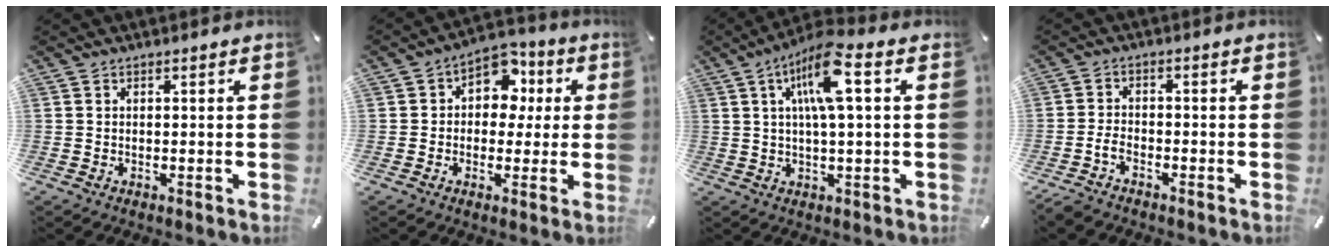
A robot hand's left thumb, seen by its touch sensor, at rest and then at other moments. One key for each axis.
{"total": 8.7, "fx": 1.9, "fy": 7.2, "fz": 4.6, "tx": -0.061, "ty": -0.006, "tz": 0.033}
{"total": 11.3, "fx": 3.4, "fy": 2.5, "fz": 10.4, "tx": -0.197, "ty": 0.004, "tz": 0.056}
{"total": 3.2, "fx": -2.2, "fy": 1.5, "fz": 1.7, "tx": -0.044, "ty": 0.008, "tz": -0.046}